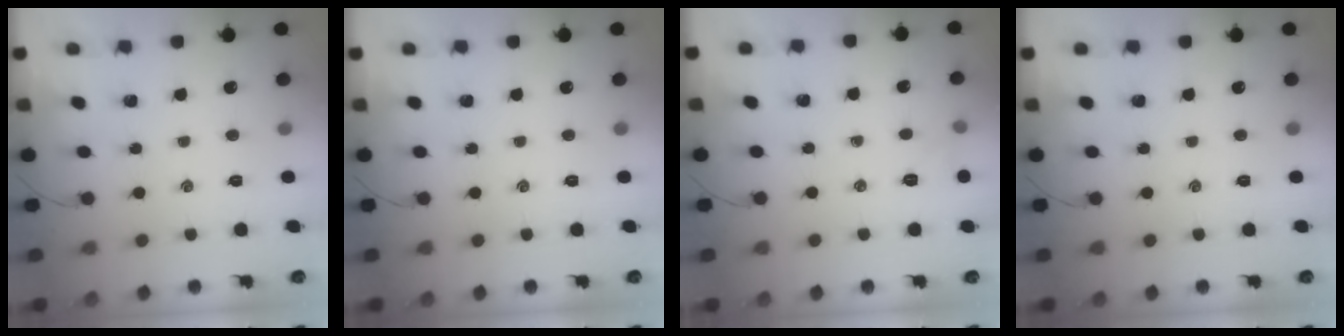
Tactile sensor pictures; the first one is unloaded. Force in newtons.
{"total": 0.0}
{"total": 4.6, "press": 4.3, "slide": 1.4}
{"total": 0.0}